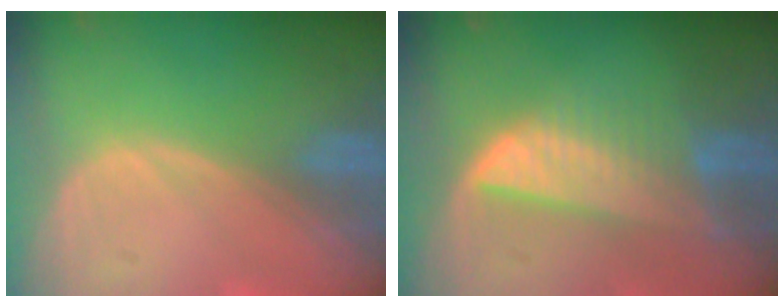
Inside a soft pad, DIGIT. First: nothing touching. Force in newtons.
{"total": 7.3, "press": 6.9, "slide": 2.6}